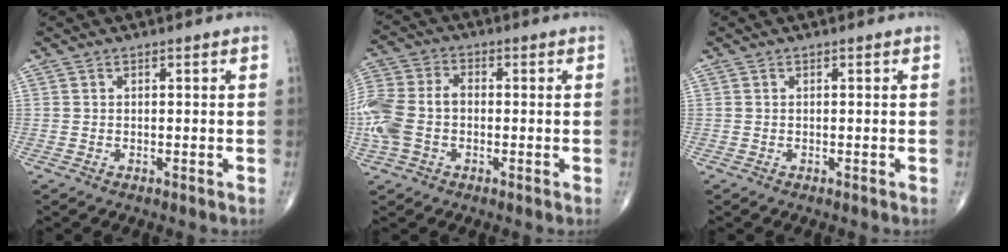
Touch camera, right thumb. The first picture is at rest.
{"total": 12.7, "force": [-1.8, 8.8, 8.9], "torque": [-0.223, 0.029, -0.039]}
{"total": 0.0}